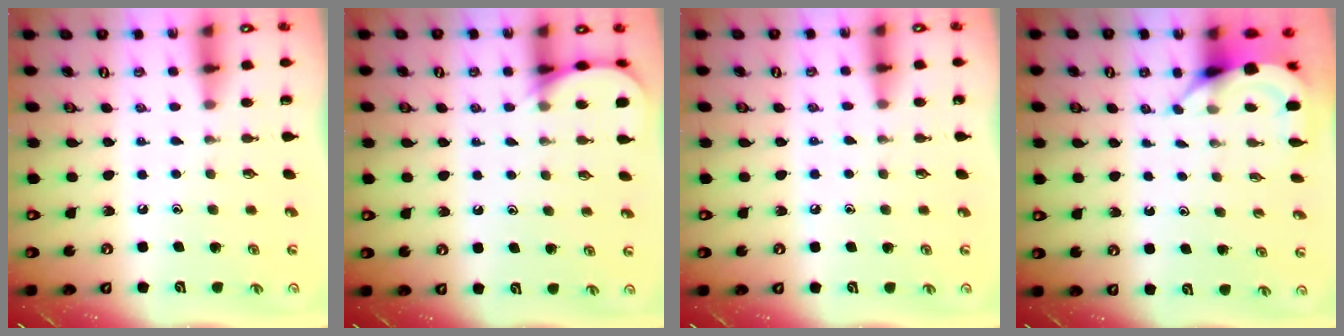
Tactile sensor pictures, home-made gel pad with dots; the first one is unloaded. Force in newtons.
{"total": 4.8, "press": 4.7, "slide": 0.6}
{"total": 6.5, "press": 6.5, "slide": 0.7}
{"total": 3.9, "press": 3.9, "slide": 0.3}